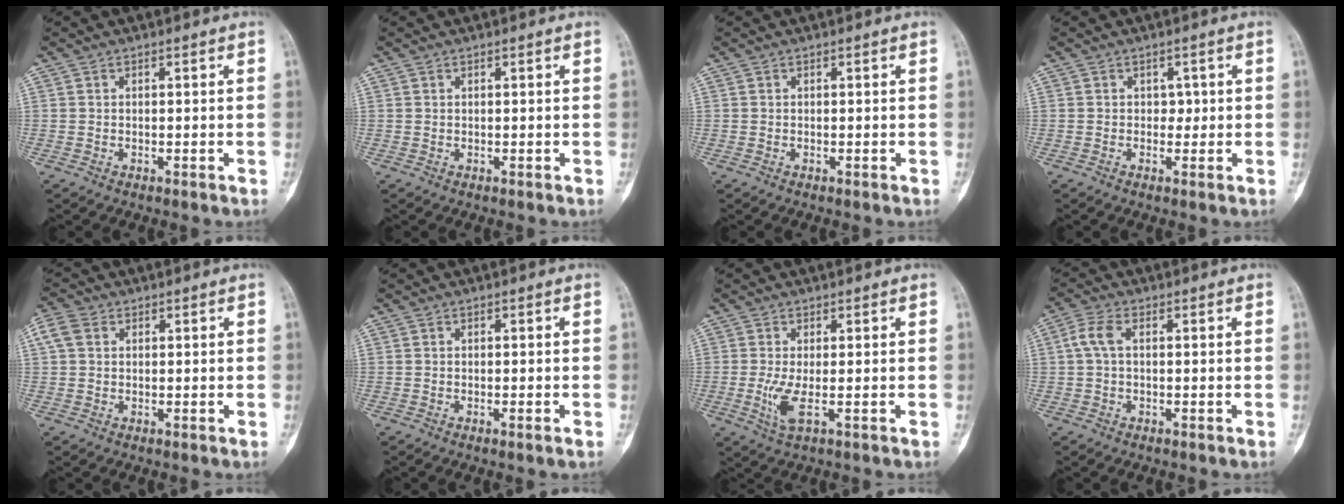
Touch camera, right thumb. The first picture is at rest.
{"total": 0.0}
{"total": 0.0}
{"total": 1.5, "force": [0.1, 1.2, 0.8], "torque": [0.005, 0.005, -0.002]}
{"total": 5.2, "force": [1.8, 3.8, 3.0], "torque": [-0.062, 0.016, 0.033]}
{"total": 0.9, "force": [-0.4, 0.0, 0.8], "torque": [-0.016, -0.001, -0.005]}
{"total": 4.2, "force": [-0.7, 0.9, 4.0], "torque": [-0.103, -0.014, -0.014]}
{"total": 3.7, "force": [0.3, 1.8, 3.2], "torque": [-0.081, 0.010, 0.001]}